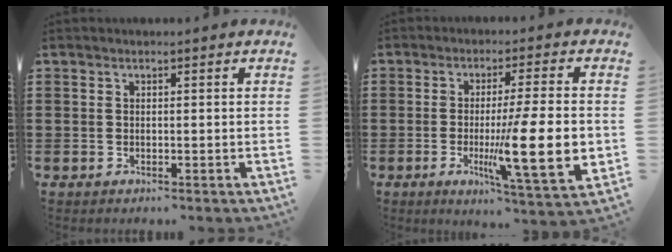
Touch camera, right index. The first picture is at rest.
{"total": 13.8, "force": [-1.5, 2.2, 13.5], "torque": [-0.221, -0.022, -0.029]}